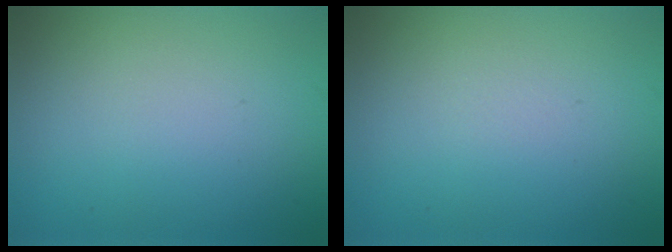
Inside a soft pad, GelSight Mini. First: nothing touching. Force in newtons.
{"total": 0.0}